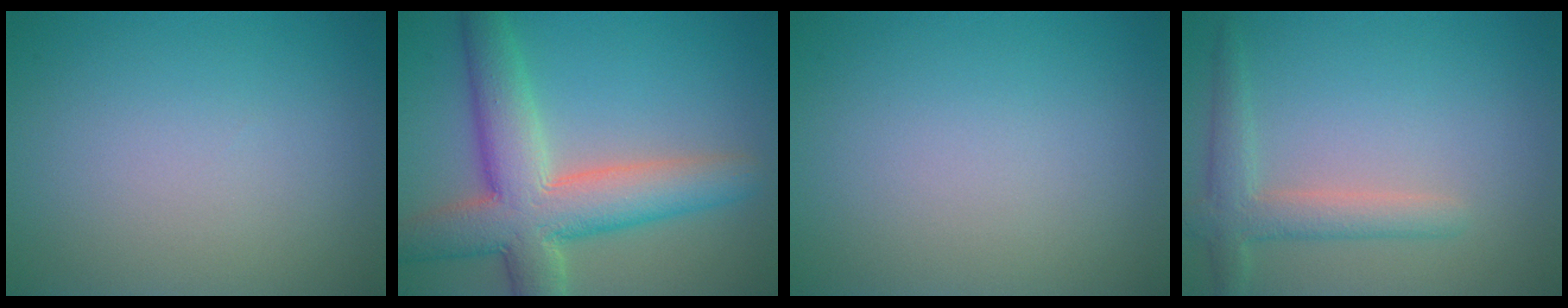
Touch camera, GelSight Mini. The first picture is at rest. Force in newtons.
{"total": 9.1, "press": 9.1, "slide": 0.6}
{"total": 0.0}
{"total": 3.0, "press": 3.0, "slide": 0.2}